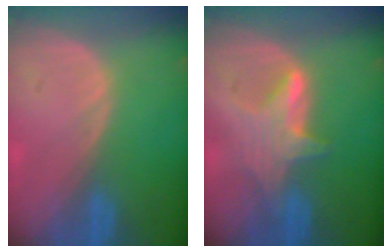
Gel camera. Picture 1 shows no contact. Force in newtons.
{"total": 5.1, "press": 5.1, "slide": 0.5}